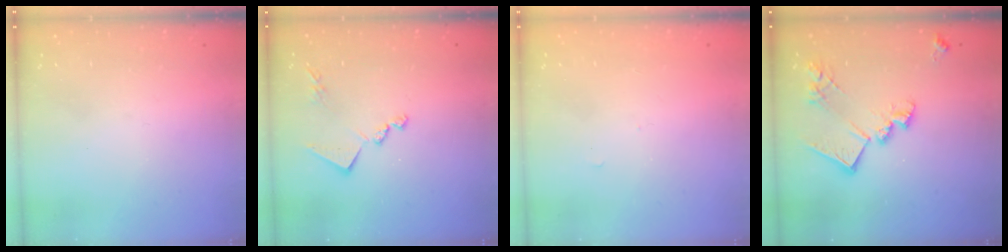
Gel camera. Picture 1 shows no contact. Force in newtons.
{"total": 11.2, "press": 11.2, "slide": 0.1}
{"total": 3.6, "press": 3.6, "slide": 0.4}
{"total": 16.3, "press": 16.3, "slide": 0.8}